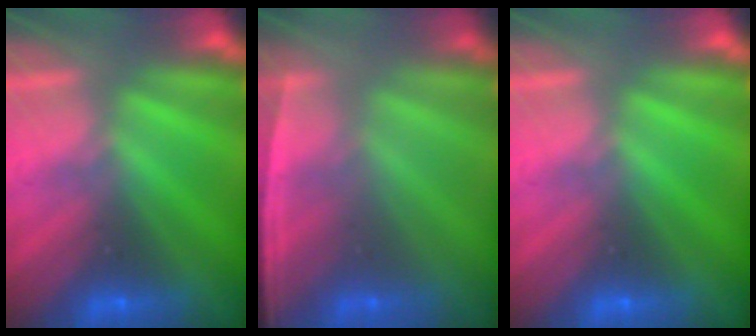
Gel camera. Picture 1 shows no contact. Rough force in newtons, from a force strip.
{"total": 1.3}
{"total": 0.0}